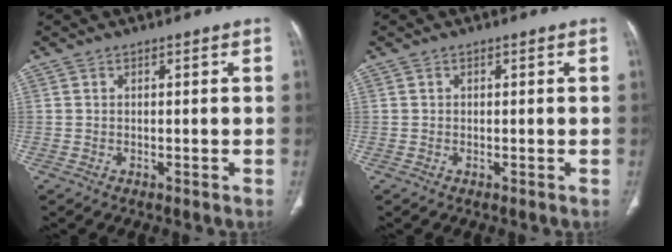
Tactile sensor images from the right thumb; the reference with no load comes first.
{"total": 0.0}